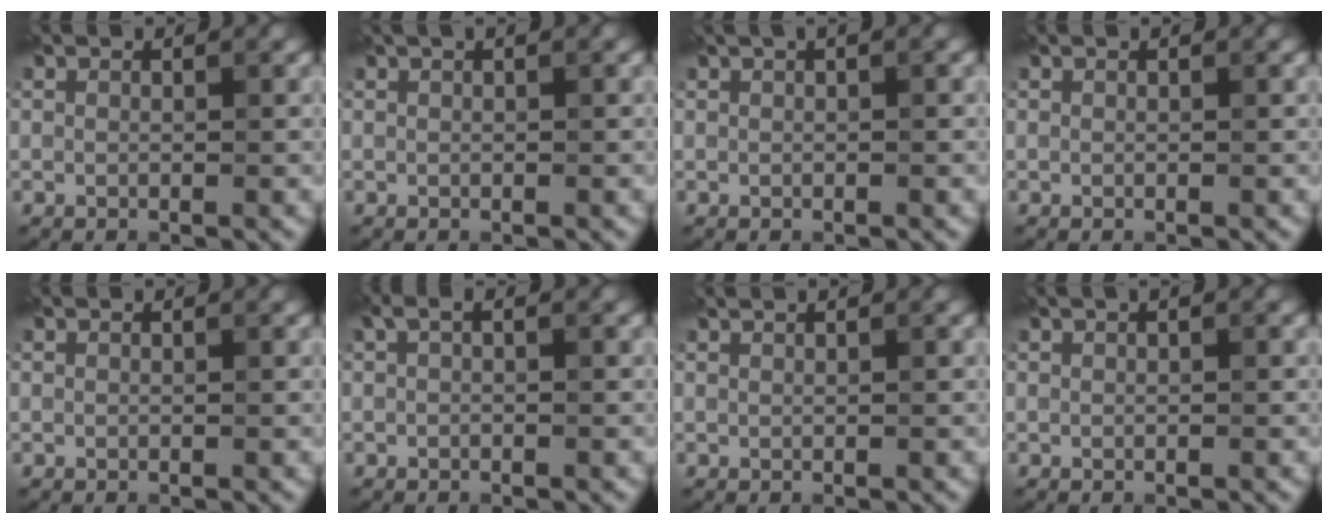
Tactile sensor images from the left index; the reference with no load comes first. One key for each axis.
{"total": 0.9, "fx": 0.5, "fy": 0.2, "fz": 0.7, "tx": -0.011, "ty": 0.005, "tz": 0.008}
{"total": 1.2, "fx": 0.6, "fy": 0.2, "fz": 1.0, "tx": -0.018, "ty": 0.003, "tz": 0.008}
{"total": 0.0}
{"total": 0.0}
{"total": 1.1, "fx": 0.2, "fy": 0.3, "fz": 1.0, "tx": -0.022, "ty": 0.005, "tz": 0.002}
{"total": 0.6, "fx": 0.5, "fy": 0.1, "fz": 0.3, "tx": -0.005, "ty": -0.003, "tz": 0.005}
{"total": 0.7, "fx": 0.3, "fy": 0.1, "fz": 0.6, "tx": -0.008, "ty": 0.005, "tz": 0.005}